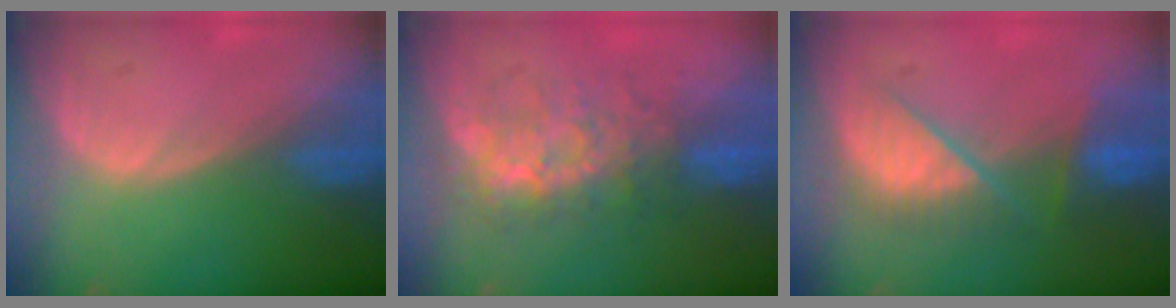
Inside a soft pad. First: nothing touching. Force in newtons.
{"total": 7.6, "press": 7.3, "slide": 1.9}
{"total": 7.7, "press": 7.5, "slide": 1.7}